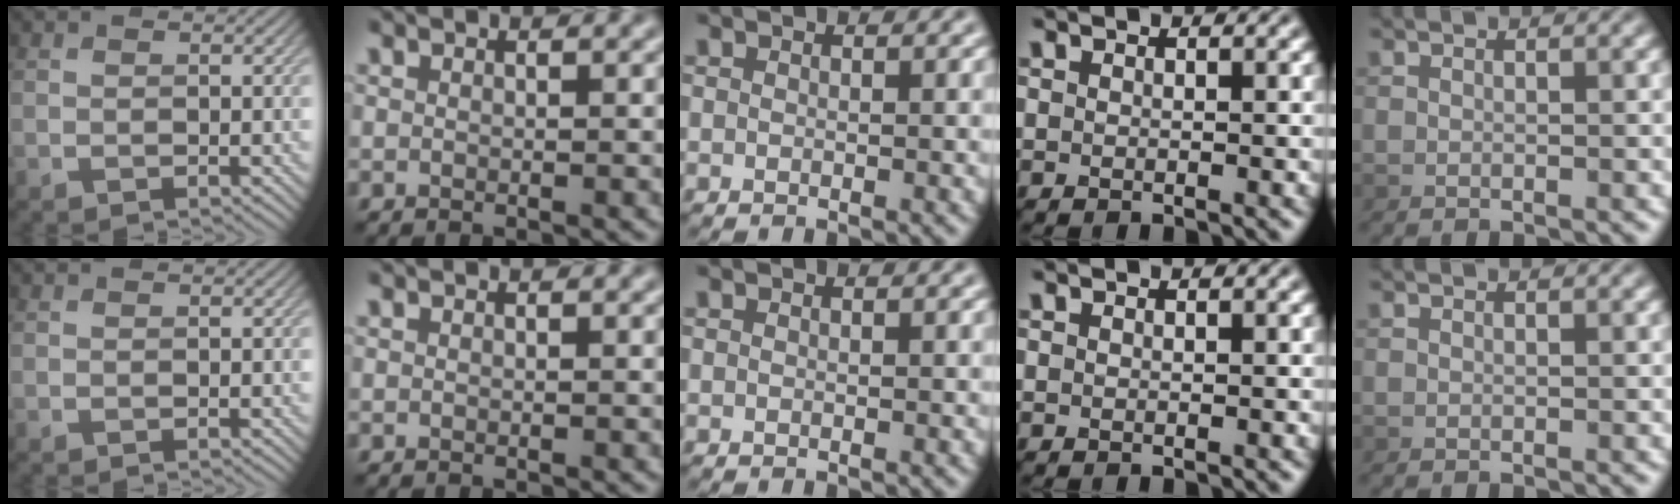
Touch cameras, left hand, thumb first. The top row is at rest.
{}